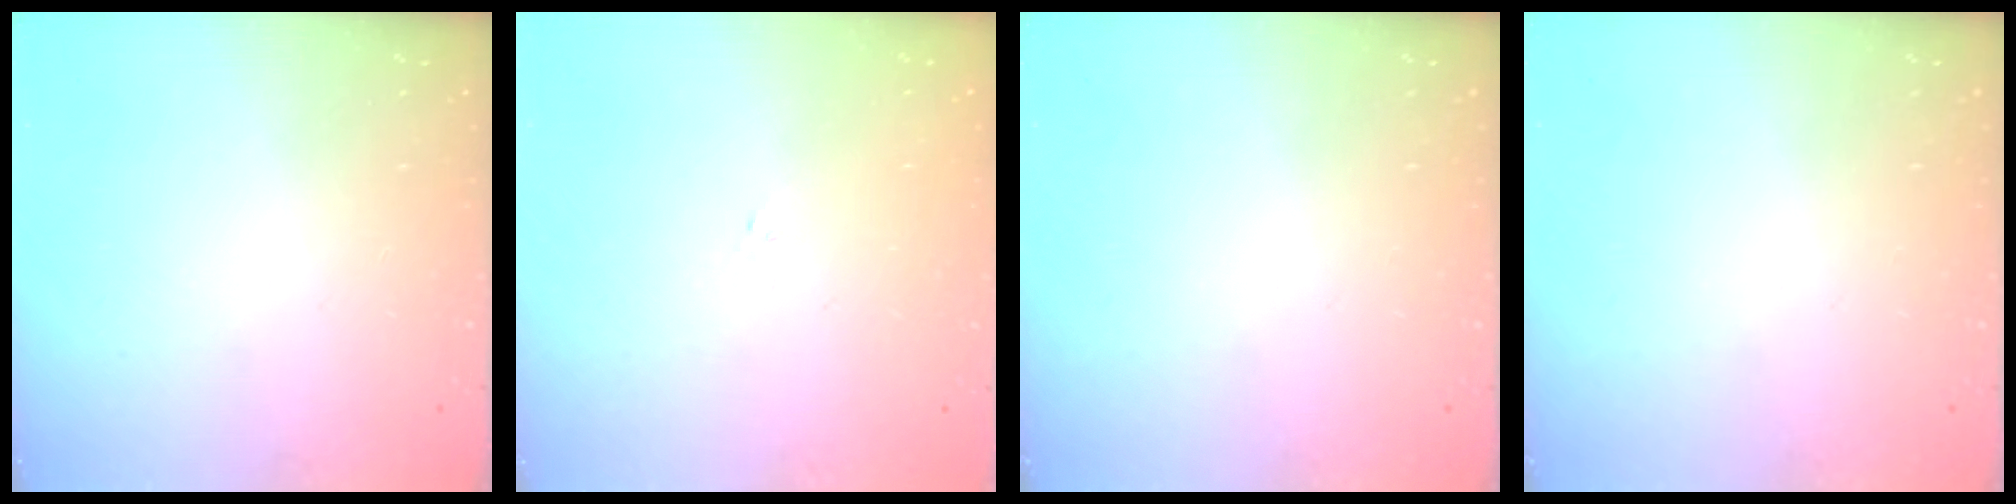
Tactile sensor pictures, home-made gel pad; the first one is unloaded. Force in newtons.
{"total": 1.2, "press": 1.2, "slide": 0.4}
{"total": 0.0}
{"total": 0.0}